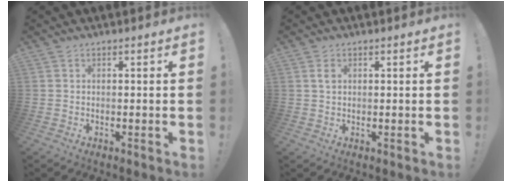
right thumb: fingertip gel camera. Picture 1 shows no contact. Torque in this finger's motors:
{"motor_torque": [0.18, -0.09, -0.13, -0.09, 0.00]}